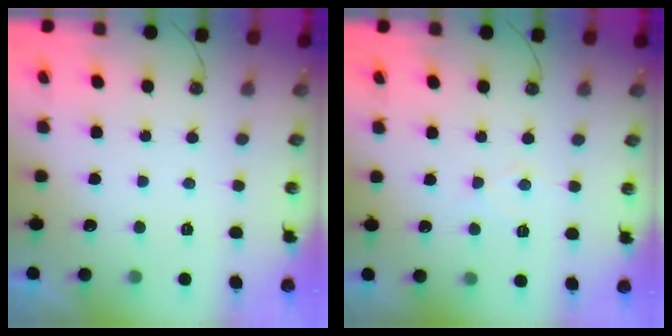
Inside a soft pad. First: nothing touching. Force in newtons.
{"total": 5.5, "press": 5.4, "slide": 0.8}